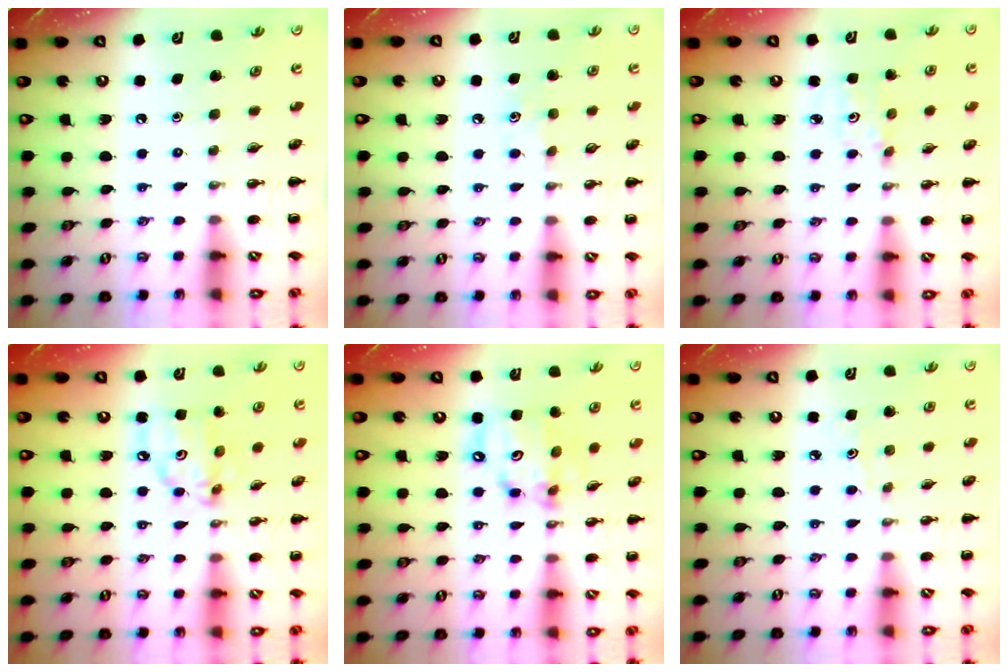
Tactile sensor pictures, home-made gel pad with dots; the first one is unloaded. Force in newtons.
{"total": 4.7, "press": 4.4, "slide": 1.5}
{"total": 2.6, "press": 2.5, "slide": 0.8}
{"total": 8.1, "press": 8.0, "slide": 1.1}
{"total": 11.3, "press": 10.9, "slide": 2.7}
{"total": 2.8, "press": 2.6, "slide": 0.9}